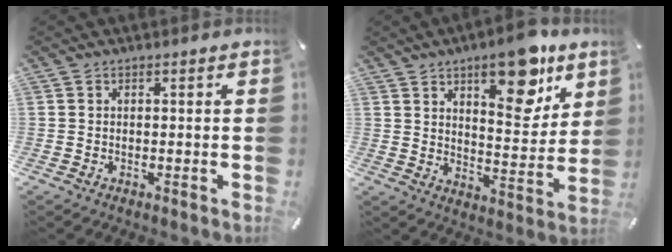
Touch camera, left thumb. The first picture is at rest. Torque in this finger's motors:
{"motor_torque": [1.94, 0.90, 0.62, 0.18, 0.18]}